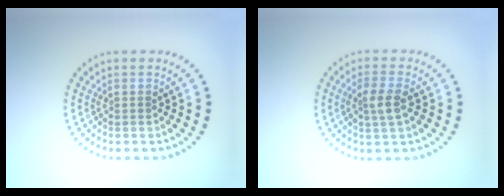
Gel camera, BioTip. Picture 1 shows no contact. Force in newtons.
{"total": 2.4, "press": 2.3, "slide": 0.6}